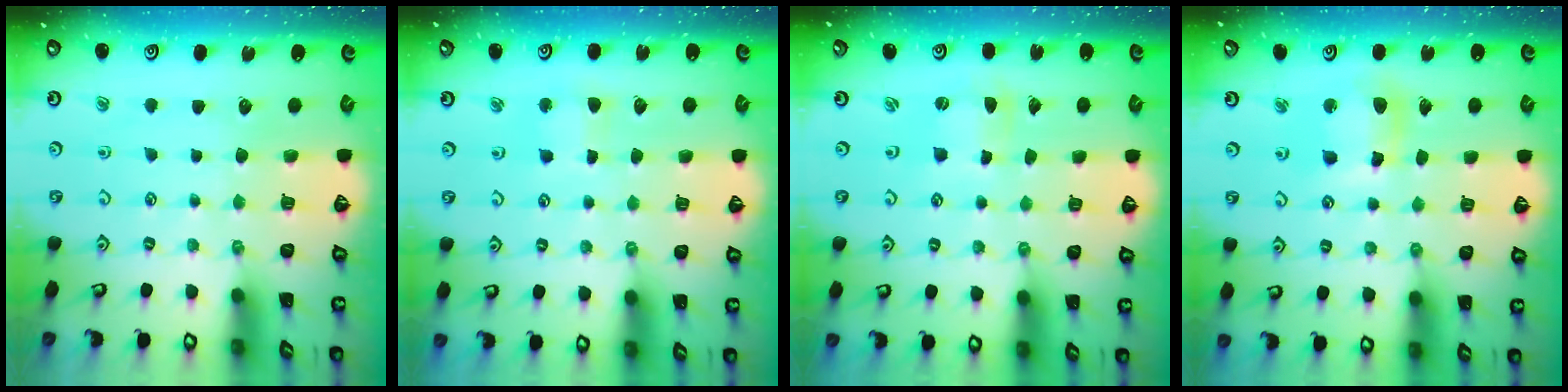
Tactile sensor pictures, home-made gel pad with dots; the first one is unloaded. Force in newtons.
{"total": 2.8, "press": 2.7, "slide": 0.4}
{"total": 1.2, "press": 1.2, "slide": 0.3}
{"total": 8.9, "press": 8.9, "slide": 1.1}